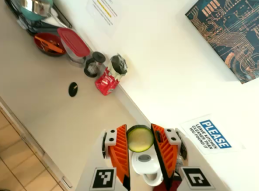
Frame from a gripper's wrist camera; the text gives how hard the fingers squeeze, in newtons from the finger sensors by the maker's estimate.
{"total": 9.2, "left": 9.4, "right": 9.0}